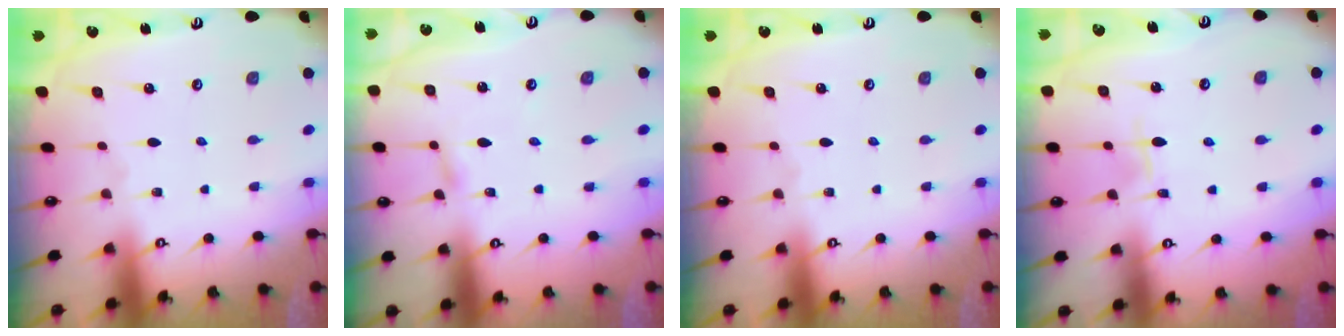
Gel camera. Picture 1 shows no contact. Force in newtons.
{"total": 2.3, "press": 2.2, "slide": 0.2}
{"total": 0.0}
{"total": 5.2, "press": 5.1, "slide": 0.8}